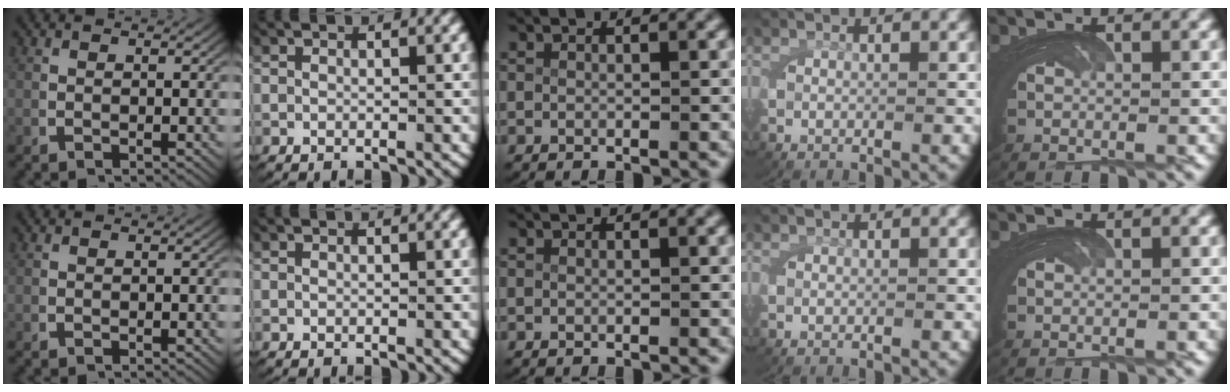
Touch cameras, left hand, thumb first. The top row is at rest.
{}